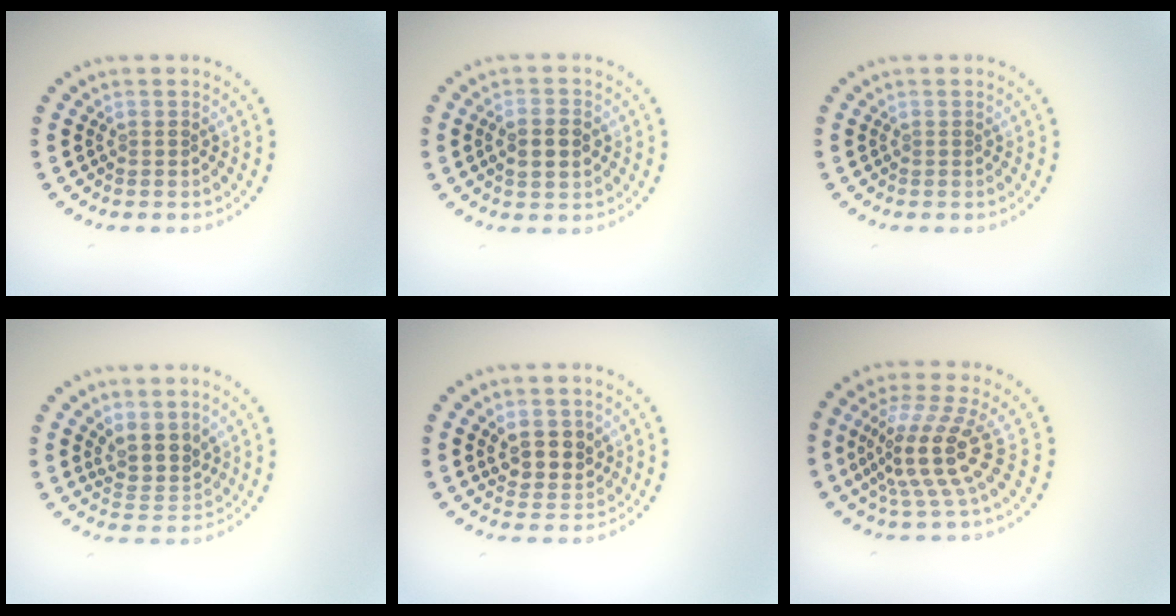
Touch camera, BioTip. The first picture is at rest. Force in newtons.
{"total": 2.8, "press": 2.8, "slide": 0.2}
{"total": 0.0}
{"total": 2.9, "press": 2.3, "slide": 1.7}
{"total": 3.0, "press": 2.8, "slide": 1.1}
{"total": 5.1, "press": 3.6, "slide": 3.6}